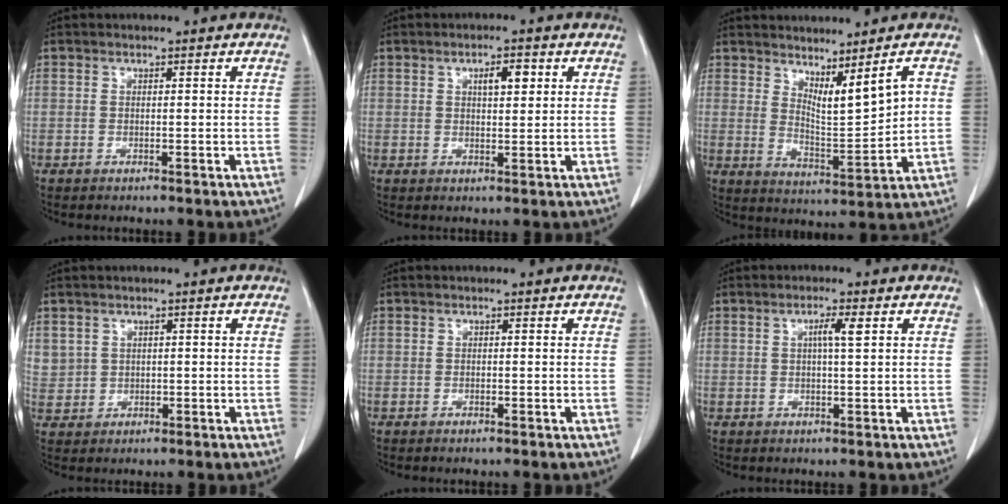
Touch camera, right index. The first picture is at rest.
{"total": 3.3, "force": [1.3, 1.1, 2.9], "torque": [-0.046, 0.002, 0.021]}
{"total": 6.5, "force": [3.4, 0.6, 5.5], "torque": [-0.093, -0.019, 0.071]}
{"total": 4.0, "force": [1.6, 3.6, 0.6], "torque": [-0.011, 0.009, 0.043]}
{"total": 0.0}
{"total": 2.6, "force": [0.8, -0.1, 2.5], "torque": [-0.047, 0.002, 0.013]}